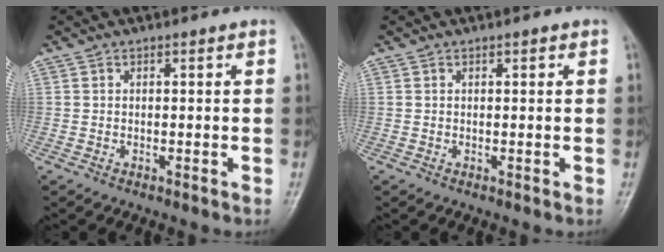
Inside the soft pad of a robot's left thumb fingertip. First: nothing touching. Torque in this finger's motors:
{"motor_torque": [-0.10, 0.01, 0.04, 0.15, 0.03]}